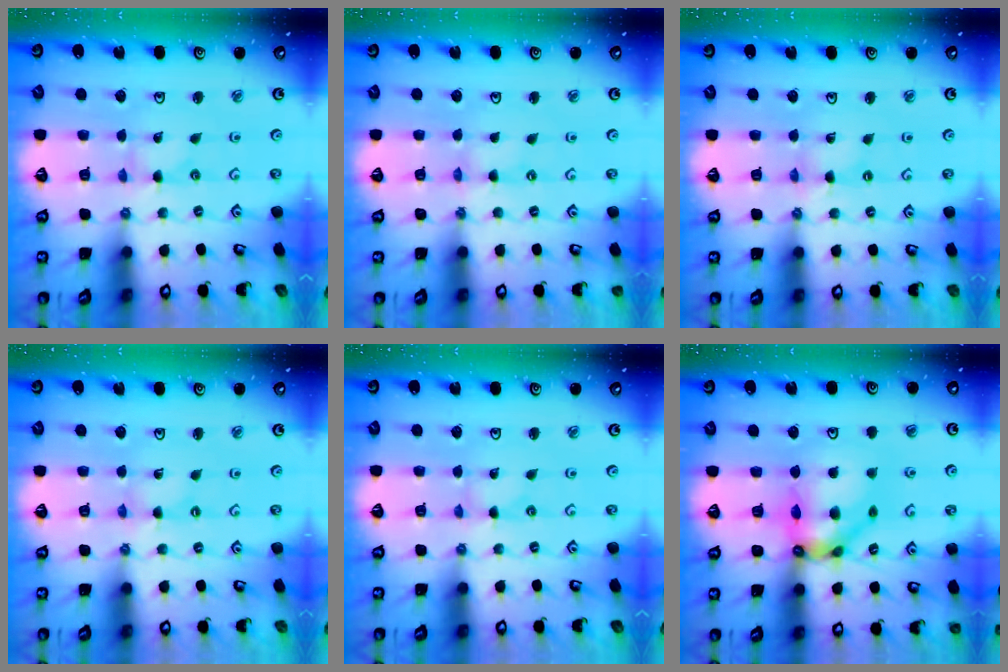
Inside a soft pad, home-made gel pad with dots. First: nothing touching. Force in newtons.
{"total": 0.0}
{"total": 0.9, "press": 0.9, "slide": 0.2}
{"total": 0.0}
{"total": 0.0}
{"total": 12.4, "press": 12.2, "slide": 2.4}